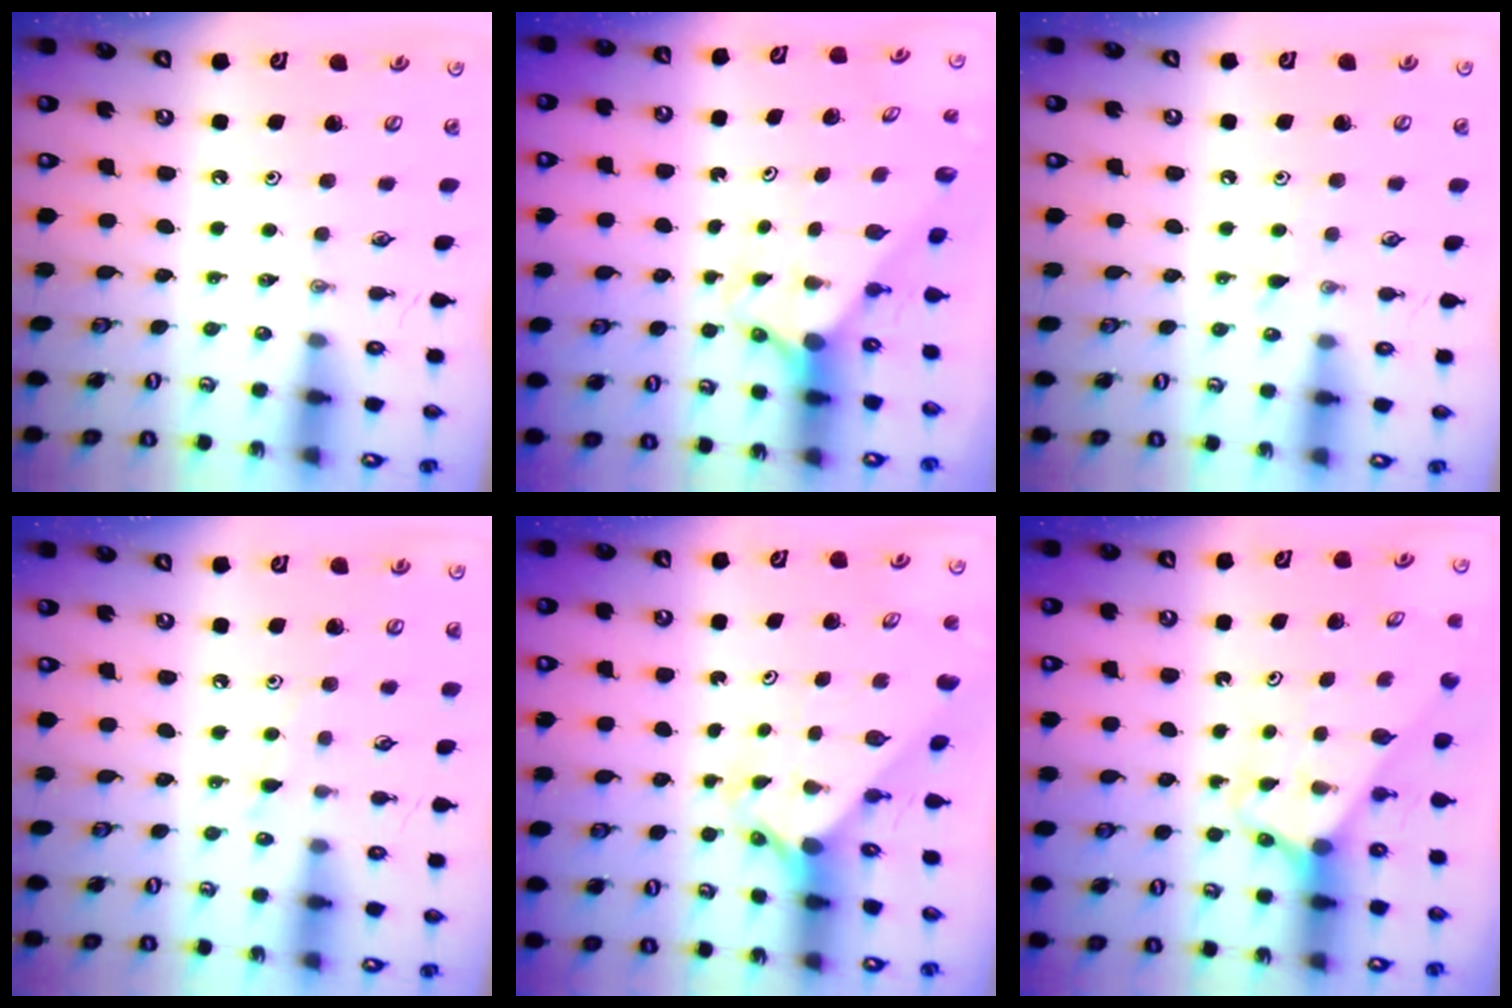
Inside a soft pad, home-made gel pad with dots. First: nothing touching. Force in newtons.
{"total": 2.2, "press": 2.2, "slide": 0.2}
{"total": 6.7, "press": 6.7, "slide": 0.7}
{"total": 5.6, "press": 5.6, "slide": 0.7}
{"total": 2.4, "press": 2.4, "slide": 0.2}
{"total": 2.5, "press": 2.5, "slide": 0.1}